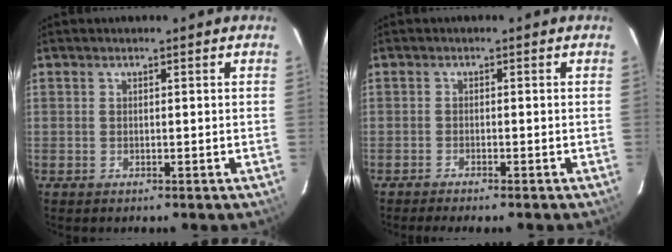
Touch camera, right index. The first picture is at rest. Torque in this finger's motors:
{"motor_torque": [0.06, -0.03, 0.13, 0.02]}